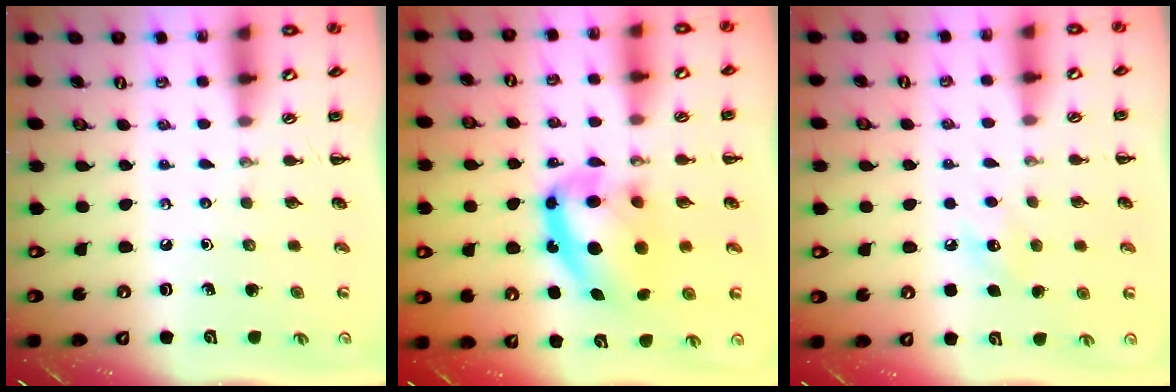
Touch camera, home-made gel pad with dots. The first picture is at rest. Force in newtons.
{"total": 12.4, "press": 12.0, "slide": 3.0}
{"total": 6.8, "press": 6.5, "slide": 1.7}